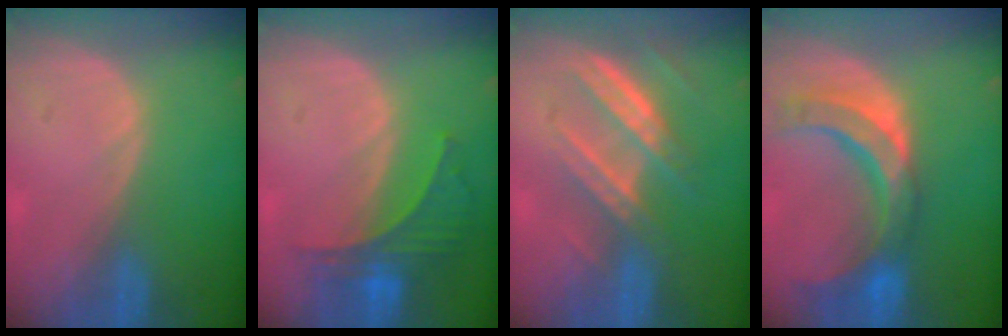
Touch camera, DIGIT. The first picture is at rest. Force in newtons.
{"total": 5.7, "press": 5.7, "slide": 0.3}
{"total": 7.9, "press": 7.0, "slide": 3.6}
{"total": 10.8, "press": 9.3, "slide": 5.5}